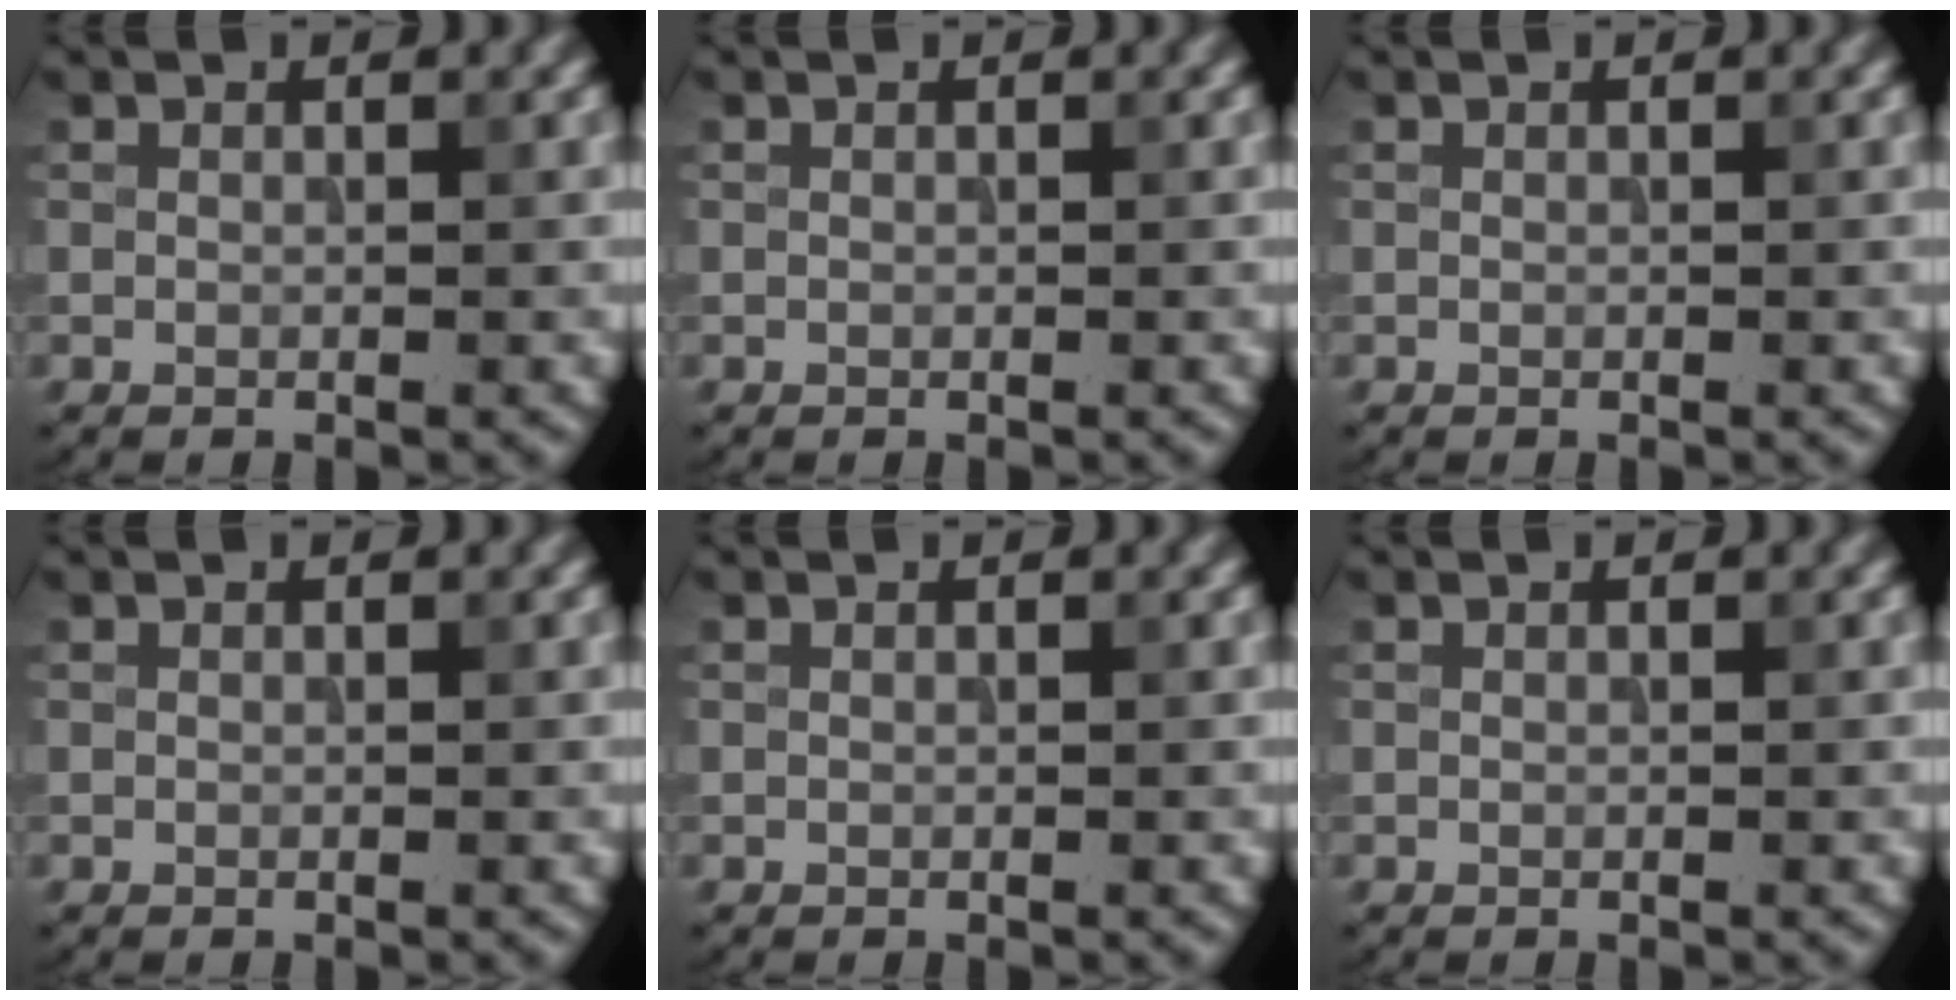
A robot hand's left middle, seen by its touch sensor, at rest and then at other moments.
{"total": 0.0}
{"total": 0.0}
{"total": 0.0}
{"total": 0.0}
{"total": 0.0}